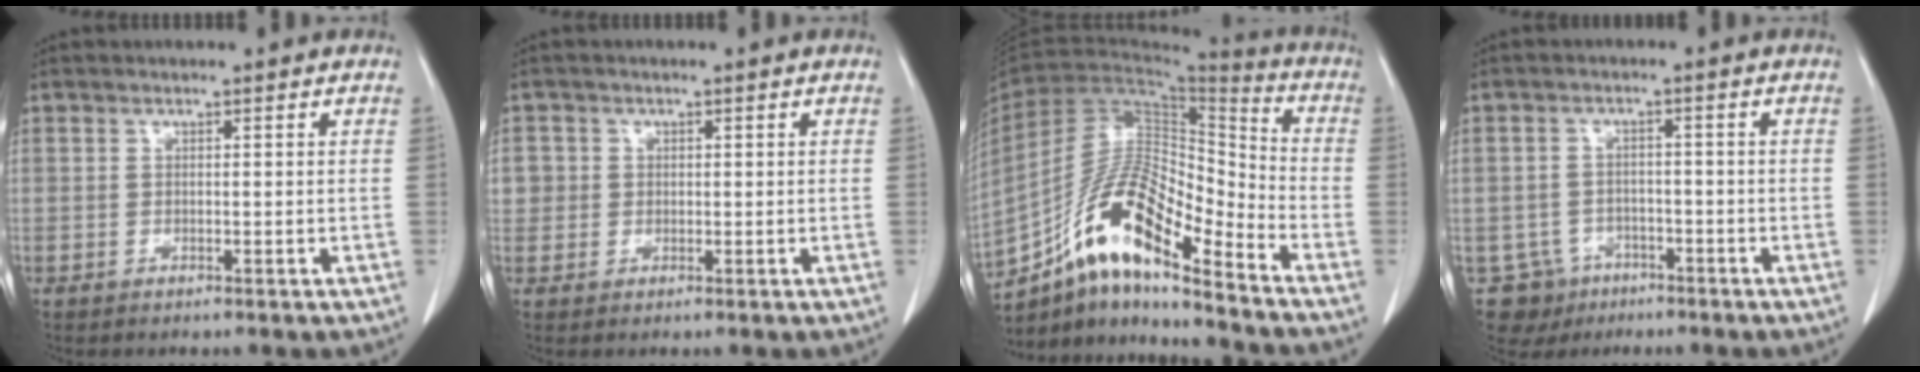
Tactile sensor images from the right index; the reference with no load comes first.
{"total": 2.6, "force": [0.3, 2.6, 0.2], "torque": [0.012, 0.006, 0.008]}
{"total": 15.1, "force": [-10.2, 3.1, 10.7], "torque": [-0.197, 0.026, -0.179]}
{"total": 7.9, "force": [-5.2, 5.9, 0.6], "torque": [-0.009, 0.017, -0.078]}